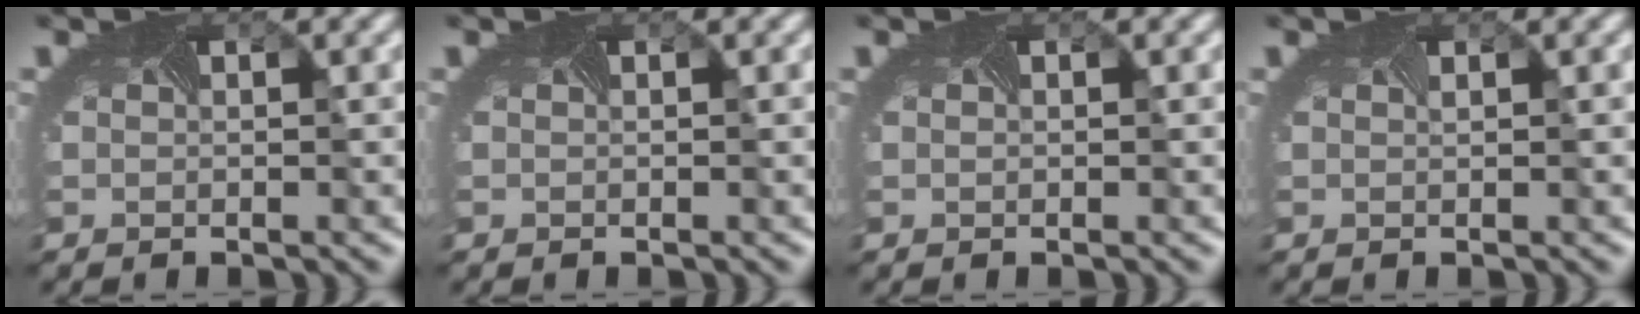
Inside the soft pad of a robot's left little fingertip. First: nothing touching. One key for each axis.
{"total": 0.0}
{"total": 0.0}
{"total": 0.0}